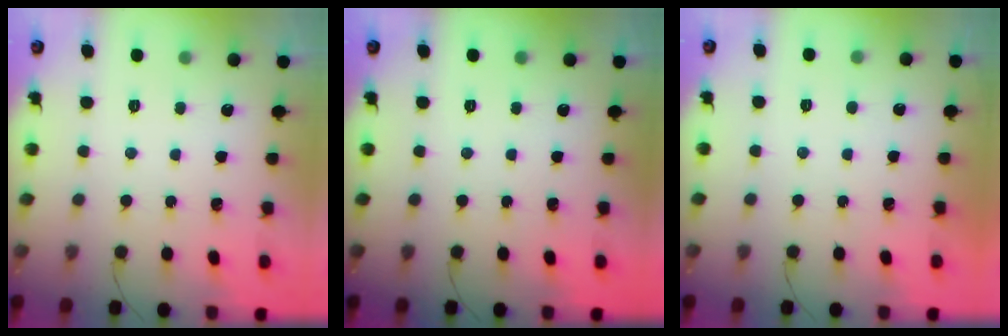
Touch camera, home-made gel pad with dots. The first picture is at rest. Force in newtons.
{"total": 0.0}
{"total": 0.9, "press": 0.9, "slide": 0.1}